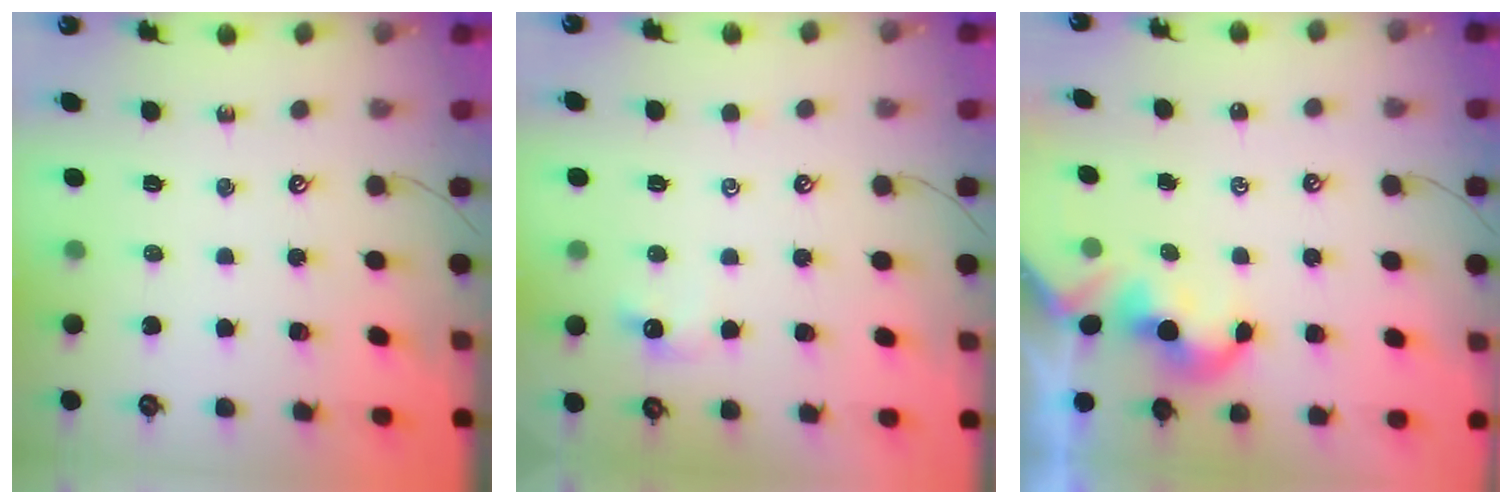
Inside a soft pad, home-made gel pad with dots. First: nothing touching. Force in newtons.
{"total": 0.8, "press": 0.5, "slide": 0.6}
{"total": 2.3, "press": 2.3, "slide": 0.3}